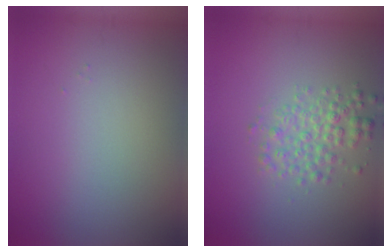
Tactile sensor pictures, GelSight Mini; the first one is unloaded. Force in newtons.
{"total": 2.9, "press": 2.9, "slide": 0.1}